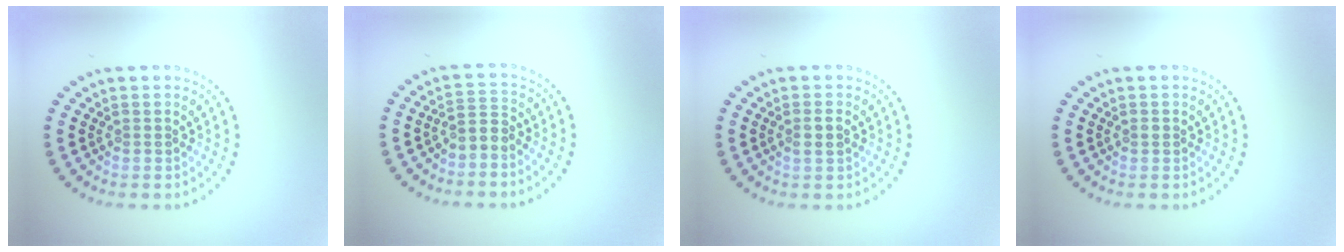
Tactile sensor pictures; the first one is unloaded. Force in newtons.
{"total": 2.0, "press": 1.4, "slide": 1.4}
{"total": 1.2, "press": 1.1, "slide": 0.5}
{"total": 0.6, "press": 0.5, "slide": 0.2}